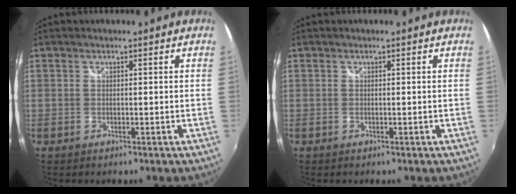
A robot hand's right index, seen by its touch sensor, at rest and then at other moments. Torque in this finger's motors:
{"motor_torque": [0.00, 0.00, 0.00, 0.00]}